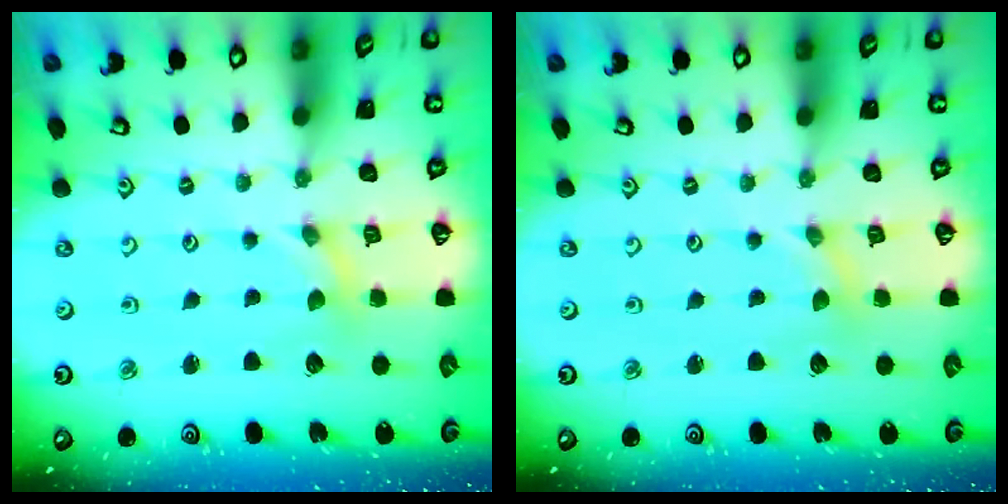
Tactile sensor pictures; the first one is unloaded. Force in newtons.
{"total": 0.5, "press": 0.5, "slide": 0.0}